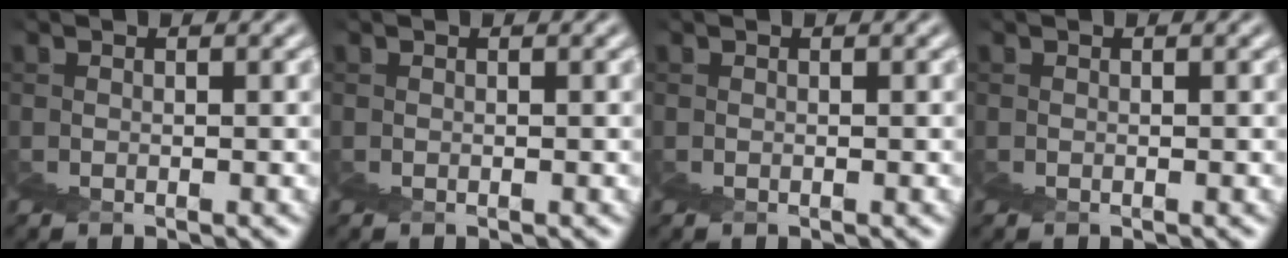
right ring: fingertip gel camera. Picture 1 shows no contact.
{"total": 0.0}
{"total": 0.0}
{"total": 0.0}